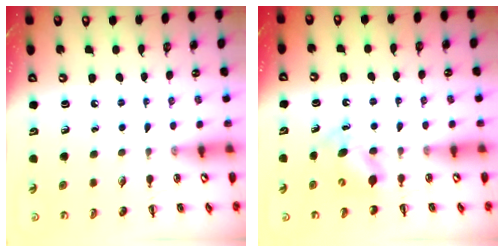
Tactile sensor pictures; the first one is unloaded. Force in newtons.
{"total": 5.5, "press": 5.4, "slide": 1.2}